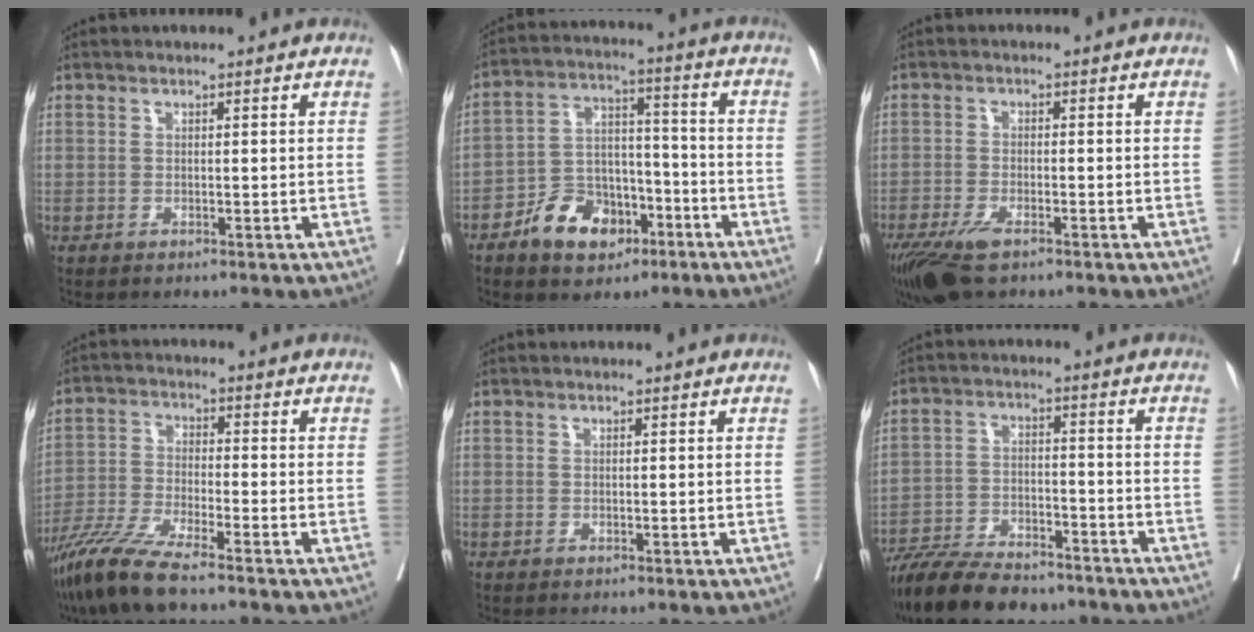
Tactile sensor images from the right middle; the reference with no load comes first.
{"total": 10.2, "force": [-5.9, 6.3, 5.5], "torque": [-0.101, 0.022, -0.097]}
{"total": 6.9, "force": [-4.7, 2.1, 4.6], "torque": [-0.086, -0.014, -0.084]}
{"total": 9.2, "force": [-7.1, 0.3, 5.7], "torque": [-0.120, -0.032, -0.142]}
{"total": 0.0}
{"total": 14.4, "force": [-12.2, 4.2, 6.4], "torque": [-0.108, -0.006, -0.199]}